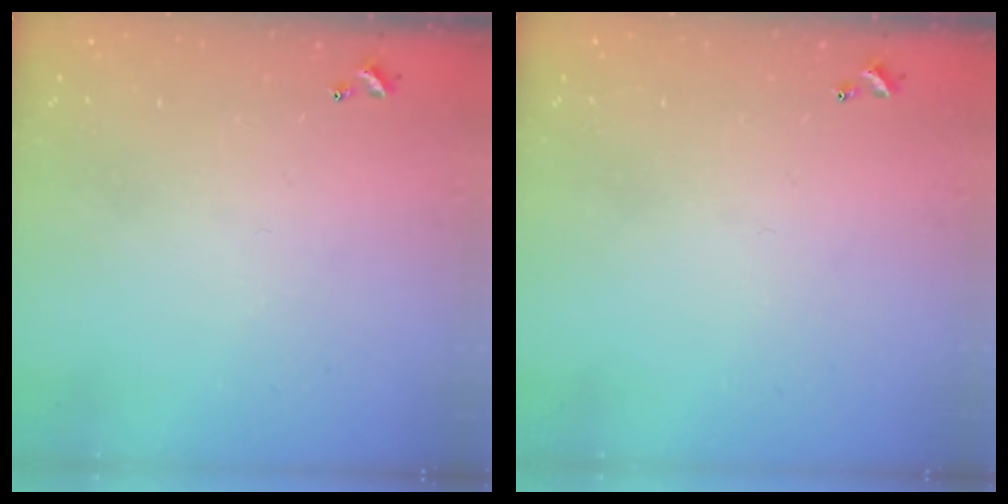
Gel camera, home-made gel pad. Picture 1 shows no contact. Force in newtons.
{"total": 0.0}